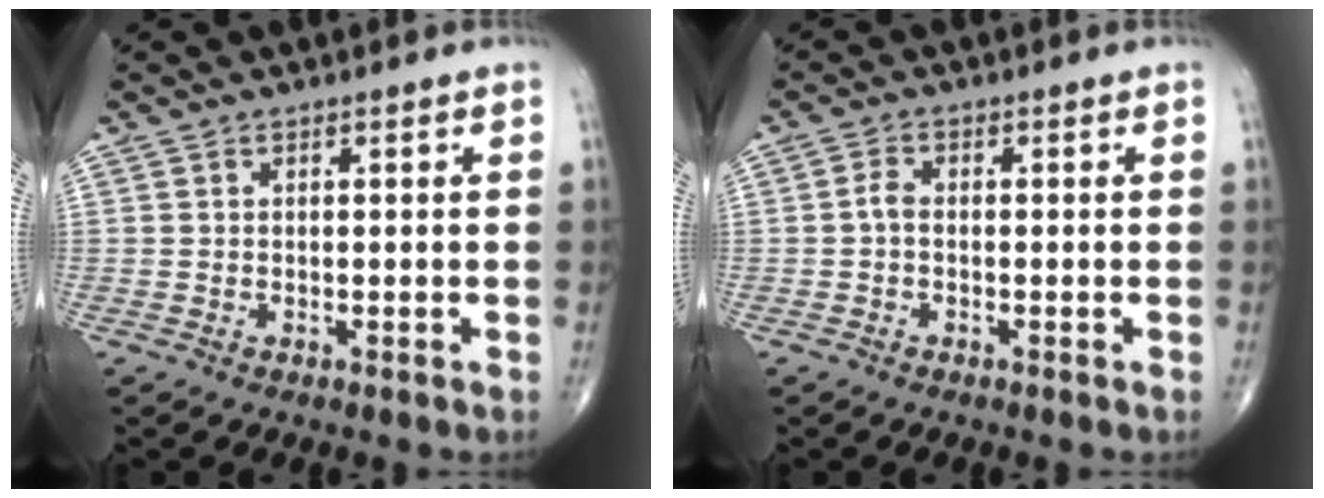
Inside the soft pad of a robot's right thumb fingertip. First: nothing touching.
{"total": 1.8, "force": [-0.4, 1.1, 1.4], "torque": [-0.027, 0.005, -0.012]}